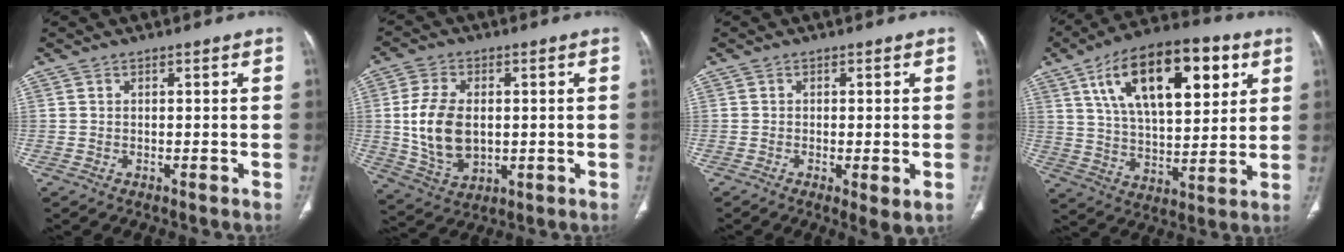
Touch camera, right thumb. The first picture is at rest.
{"total": 12.3, "force": [0.3, 7.8, 9.4], "torque": [-0.177, -0.008, 0.018]}
{"total": 3.8, "force": [-1.1, 0.9, 3.5], "torque": [-0.064, -0.014, -0.019]}
{"total": 23.2, "force": [9.5, 10.8, 18.2], "torque": [-0.272, -0.014, 0.157]}